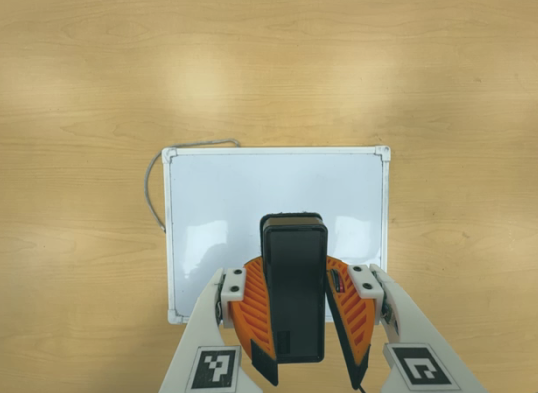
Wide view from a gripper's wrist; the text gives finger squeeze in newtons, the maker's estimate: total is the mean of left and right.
{"total": 11.6, "left": 10.4, "right": 12.7}